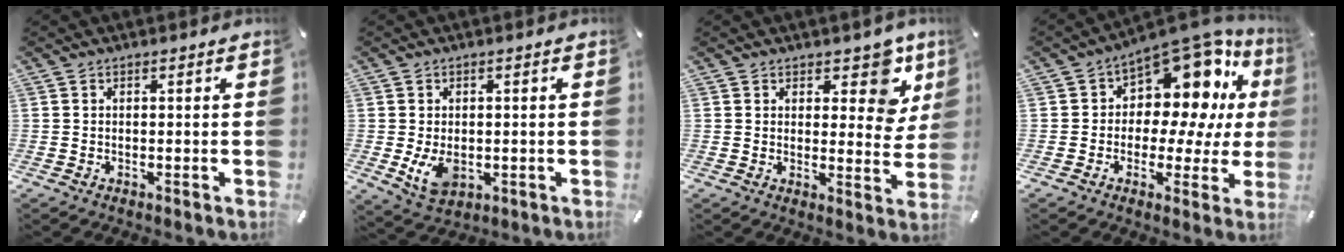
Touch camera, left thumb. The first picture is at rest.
{"total": 6.2, "force": [-0.8, 4.5, 4.2], "torque": [-0.081, -0.006, -0.016]}
{"total": 9.9, "force": [6.1, 5.3, 5.8], "torque": [-0.041, -0.045, 0.099]}
{"total": 15.9, "force": [7.9, 9.4, 10.1], "torque": [-0.135, -0.078, 0.137]}